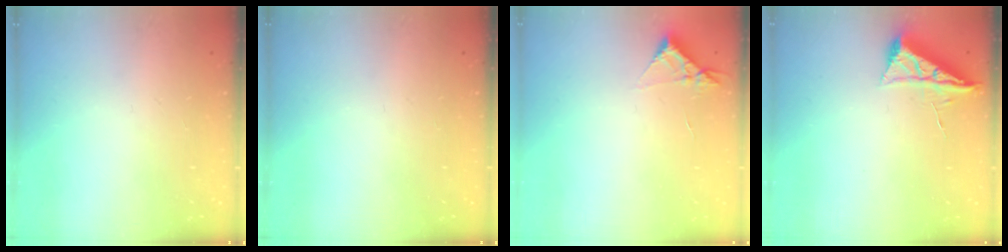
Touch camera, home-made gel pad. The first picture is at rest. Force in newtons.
{"total": 0.0}
{"total": 3.4, "press": 3.4, "slide": 0.5}
{"total": 6.5, "press": 6.5, "slide": 0.8}